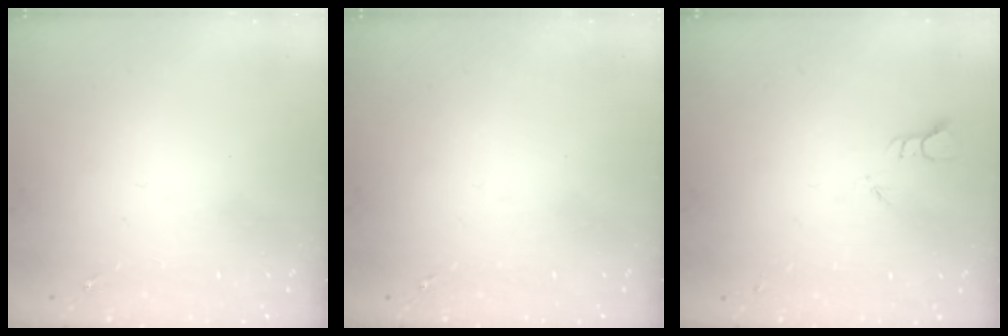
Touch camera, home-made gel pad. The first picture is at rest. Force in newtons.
{"total": 0.0}
{"total": 2.0, "press": 2.0, "slide": 0.1}